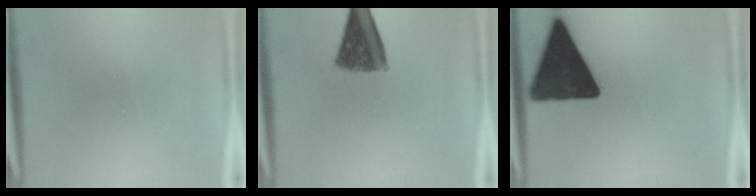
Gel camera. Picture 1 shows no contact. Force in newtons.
{"total": 9.8}
{"total": 16.9}